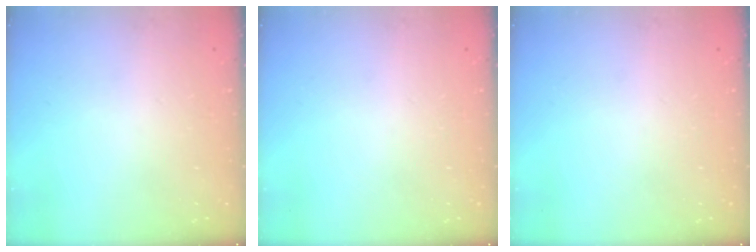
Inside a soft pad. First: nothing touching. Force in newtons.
{"total": 0.0}
{"total": 0.0}